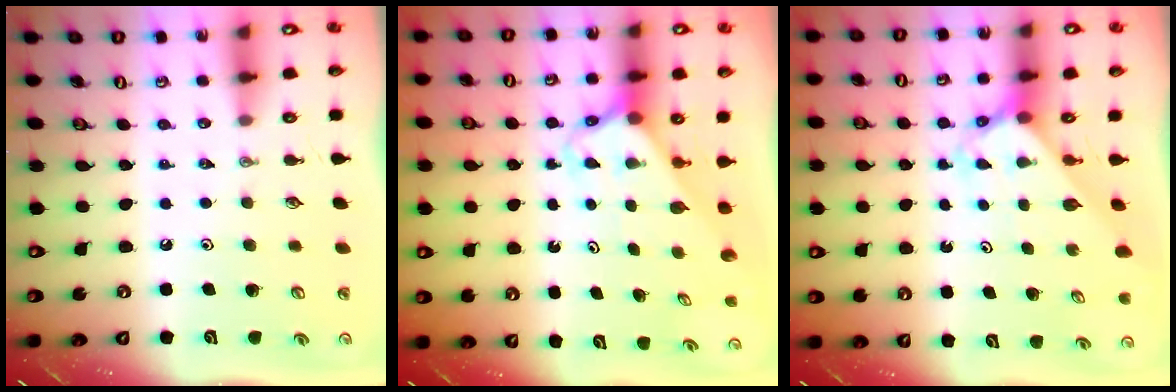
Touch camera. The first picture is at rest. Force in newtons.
{"total": 2.4, "press": 2.4, "slide": 0.1}
{"total": 2.7, "press": 2.7, "slide": 0.2}